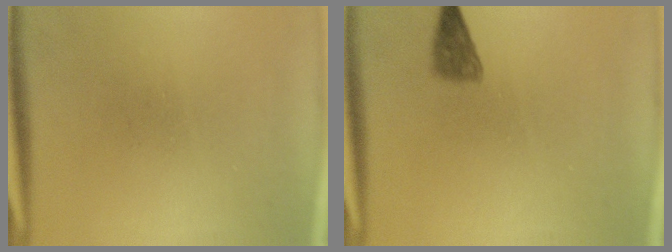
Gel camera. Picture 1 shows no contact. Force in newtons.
{"total": 2.1}